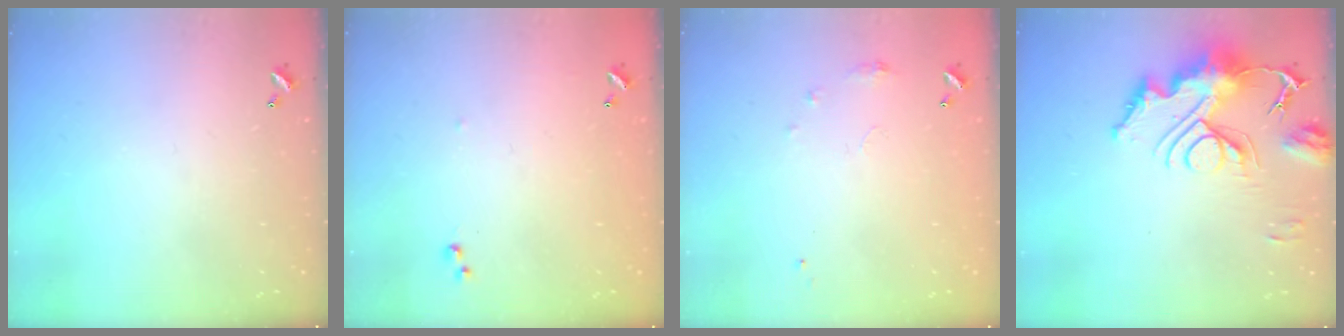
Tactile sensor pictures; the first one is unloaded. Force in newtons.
{"total": 5.4, "press": 5.4, "slide": 0.6}
{"total": 6.0, "press": 5.9, "slide": 0.8}
{"total": 15.1, "press": 15.0, "slide": 1.8}